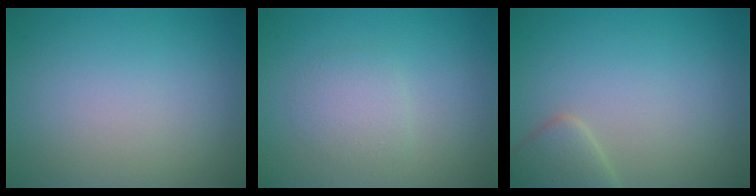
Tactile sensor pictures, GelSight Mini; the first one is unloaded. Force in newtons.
{"total": 1.7, "press": 1.7, "slide": 0.1}
{"total": 2.3, "press": 2.3, "slide": 0.2}